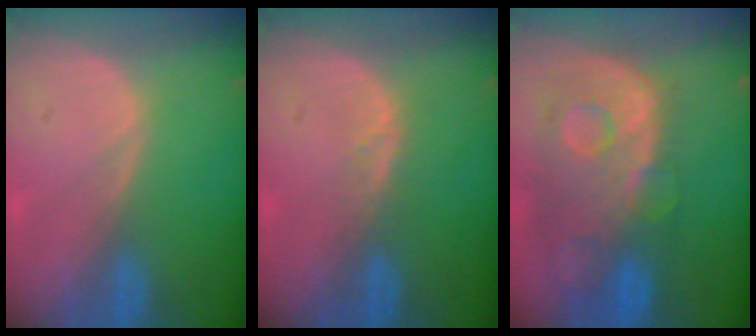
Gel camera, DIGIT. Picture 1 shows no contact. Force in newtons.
{"total": 1.7, "press": 1.7, "slide": 0.1}
{"total": 12.4, "press": 10.2, "slide": 6.9}